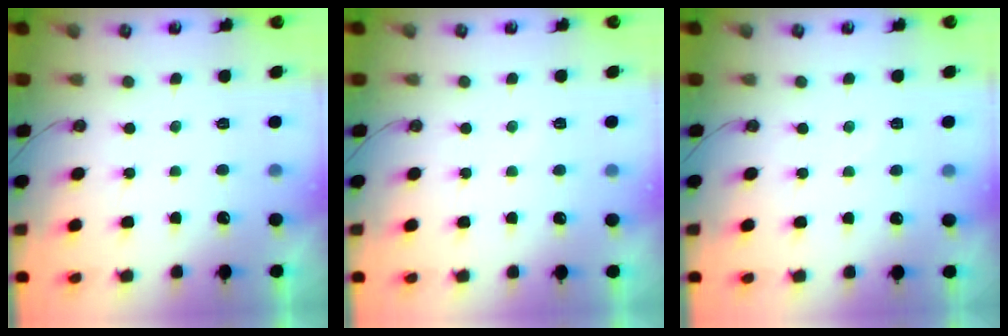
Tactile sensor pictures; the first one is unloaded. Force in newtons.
{"total": 4.8, "press": 4.7, "slide": 0.5}
{"total": 2.9, "press": 2.9, "slide": 0.5}